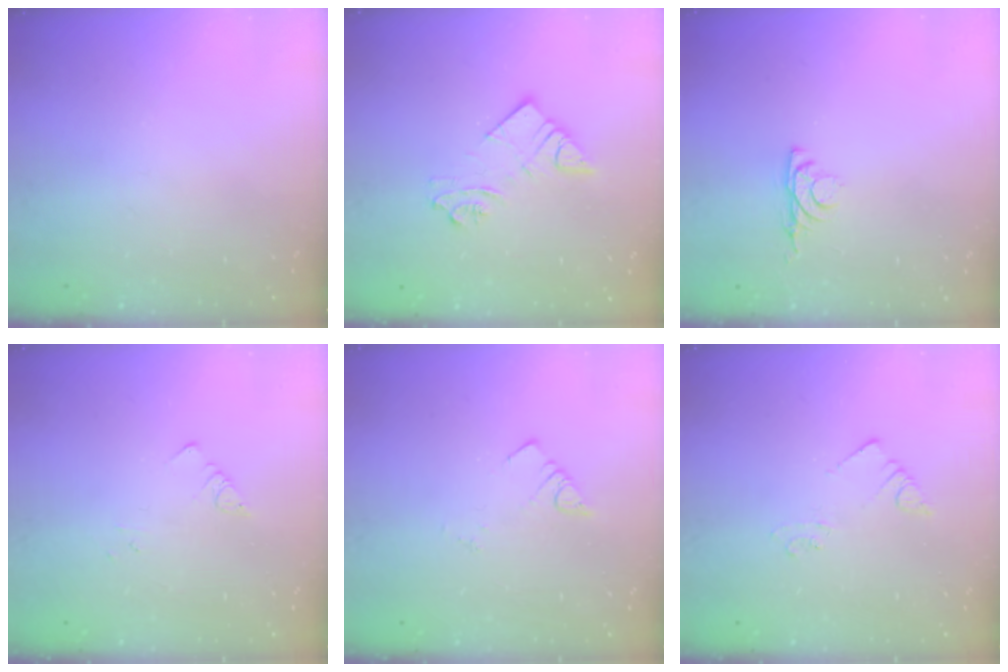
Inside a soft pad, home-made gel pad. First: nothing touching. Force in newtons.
{"total": 6.1, "press": 6.1, "slide": 0.4}
{"total": 3.4, "press": 3.3, "slide": 0.6}
{"total": 1.8, "press": 1.8, "slide": 0.2}
{"total": 1.9, "press": 1.9, "slide": 0.1}
{"total": 2.2, "press": 2.2, "slide": 0.1}